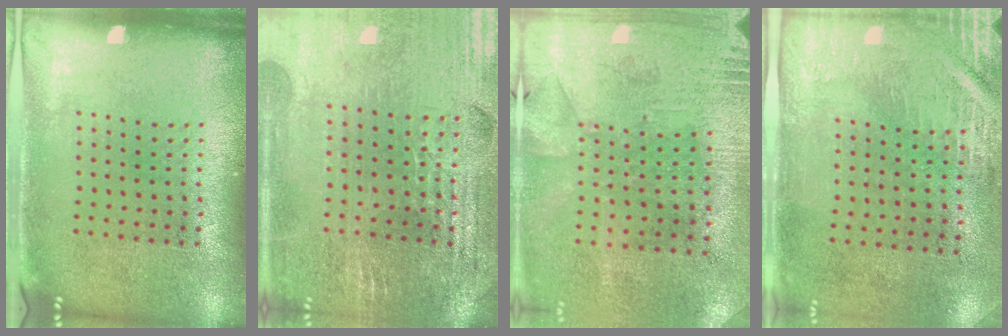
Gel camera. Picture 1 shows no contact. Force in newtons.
{"total": 2.9, "press": 2.8, "slide": 0.5}
{"total": 2.7, "press": 2.2, "slide": 1.5}
{"total": 2.9, "press": 2.5, "slide": 1.5}